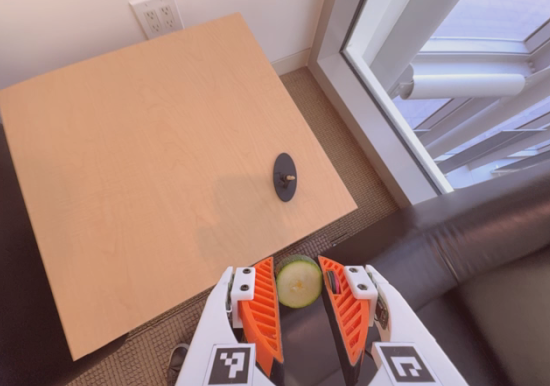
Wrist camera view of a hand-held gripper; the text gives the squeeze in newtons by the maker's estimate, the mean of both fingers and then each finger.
{"total": 6.1, "left": 5.8, "right": 6.4}